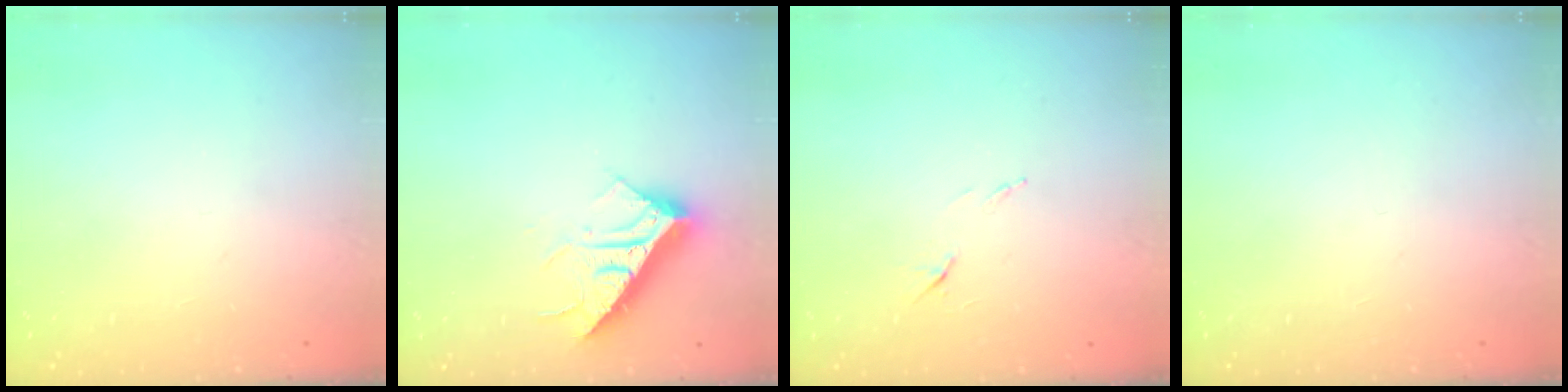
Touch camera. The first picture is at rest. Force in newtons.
{"total": 16.3, "press": 16.3, "slide": 0.3}
{"total": 6.8, "press": 6.8, "slide": 0.8}
{"total": 0.0}